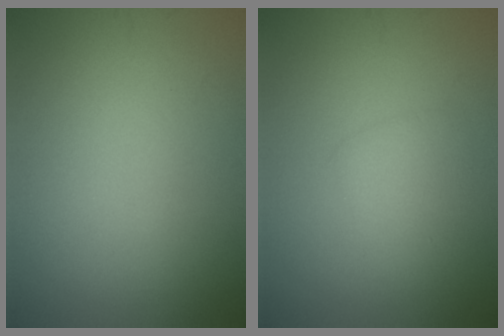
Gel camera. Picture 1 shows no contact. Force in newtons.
{"total": 2.0, "press": 2.0, "slide": 0.2}